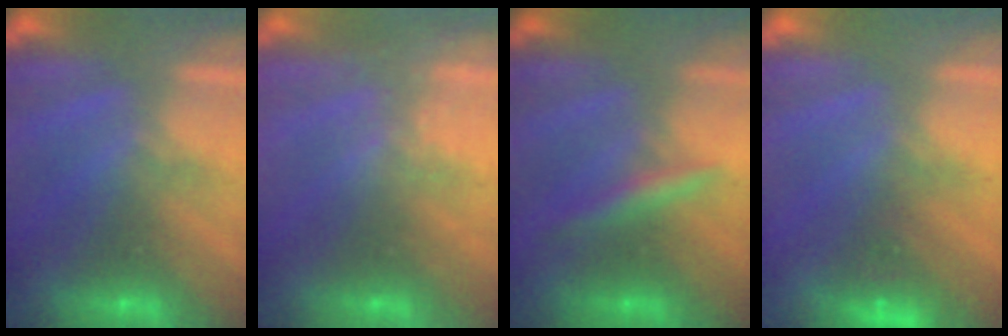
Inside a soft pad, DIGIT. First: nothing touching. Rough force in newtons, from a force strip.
{"total": 2.2}
{"total": 3.2}
{"total": 4.7}